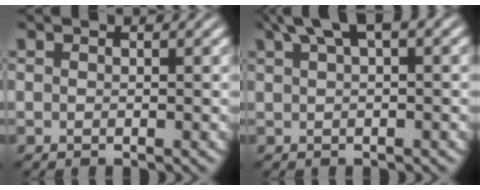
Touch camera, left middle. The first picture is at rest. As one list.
[{"total": 3.7, "force": [2.2, 1.0, 2.9], "torque": [-0.045, 0.016, 0.038]}]